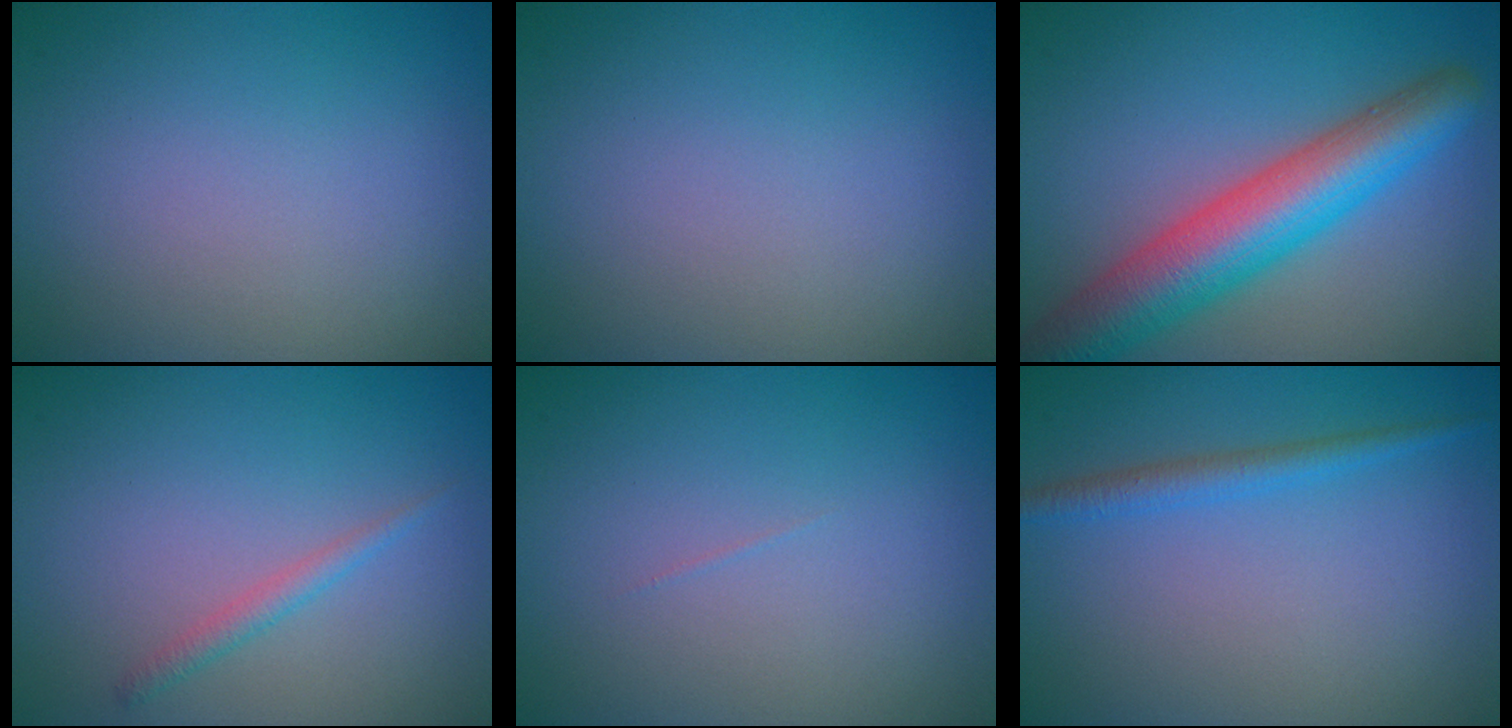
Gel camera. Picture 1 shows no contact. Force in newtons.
{"total": 0.0}
{"total": 8.3, "press": 8.3, "slide": 0.4}
{"total": 1.2, "press": 1.2, "slide": 0.0}
{"total": 0.0}
{"total": 1.9, "press": 1.9, "slide": 0.1}